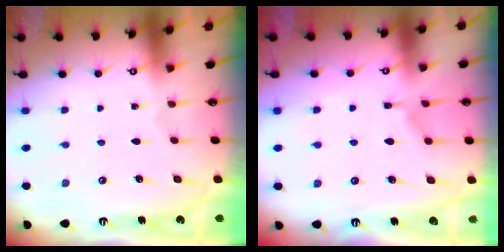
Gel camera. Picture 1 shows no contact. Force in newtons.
{"total": 6.0, "press": 5.9, "slide": 0.7}